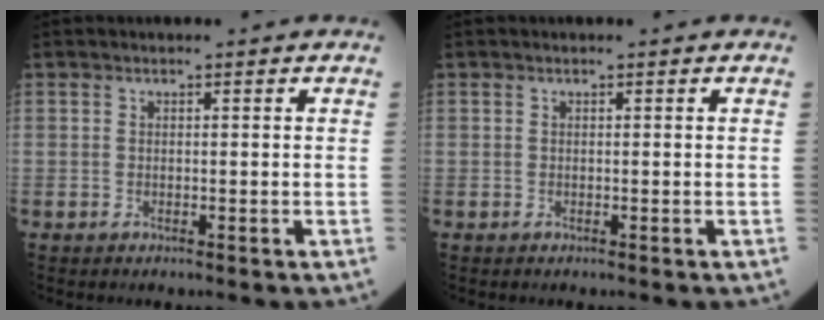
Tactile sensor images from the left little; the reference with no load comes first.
{"total": 0.0}